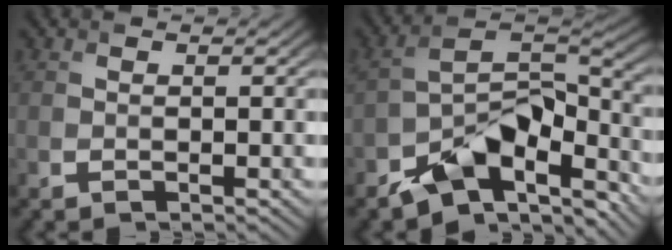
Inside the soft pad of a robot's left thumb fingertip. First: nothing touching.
{"total": 11.7, "force": [-8.0, 5.6, 6.5], "torque": [-0.098, -0.005, -0.149]}